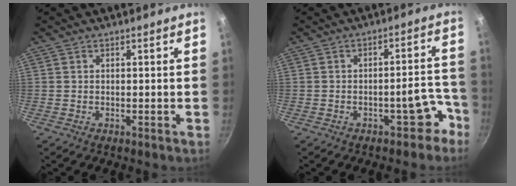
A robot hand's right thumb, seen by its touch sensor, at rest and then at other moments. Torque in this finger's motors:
{"motor_torque": [2.76, 1.33, 1.66, -1.11, 0.85]}